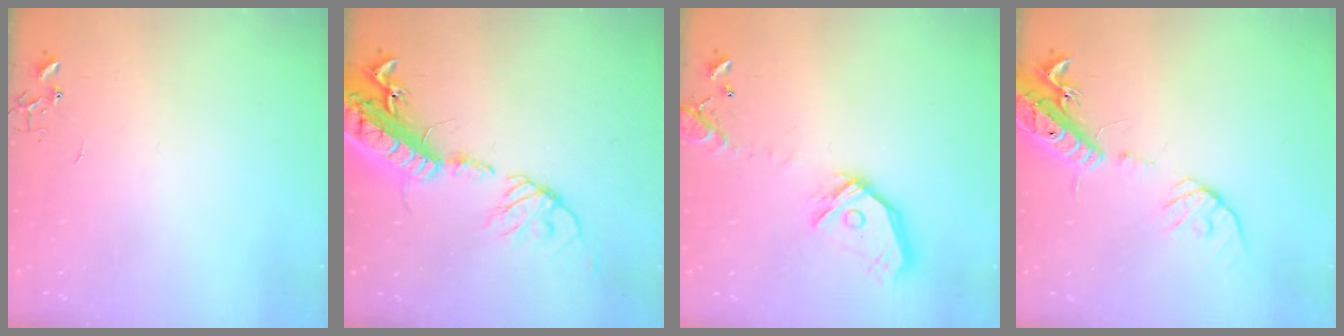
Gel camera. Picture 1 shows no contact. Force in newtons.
{"total": 23.1, "press": 22.6, "slide": 4.7}
{"total": 16.5, "press": 16.3, "slide": 2.4}
{"total": 16.0, "press": 15.7, "slide": 3.3}